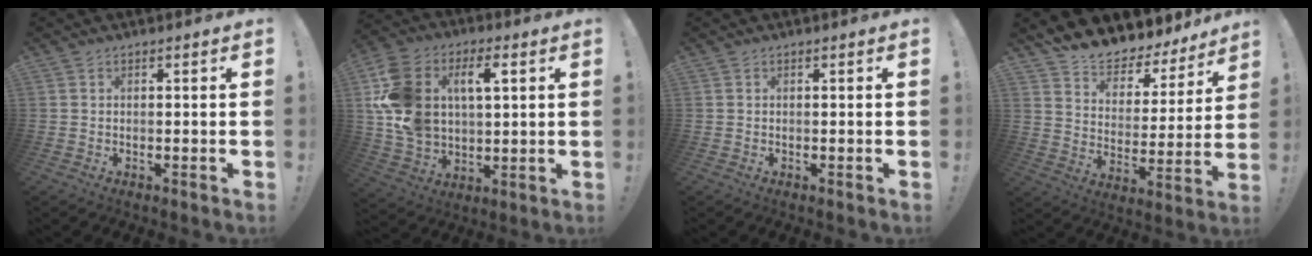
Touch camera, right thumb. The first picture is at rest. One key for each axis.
{"total": 17.9, "fx": 5.2, "fy": 12.2, "fz": 12.1, "tx": -0.232, "ty": -0.010, "tz": 0.091}
{"total": 0.0}
{"total": 9.6, "fx": 9.1, "fy": 2.8, "fz": 1.3, "tx": -0.040, "ty": -0.090, "tz": 0.162}